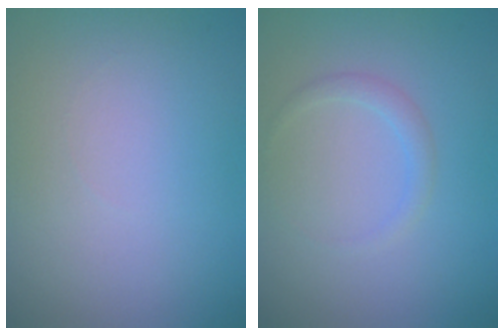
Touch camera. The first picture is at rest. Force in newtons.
{"total": 1.1, "press": 1.1, "slide": 0.1}